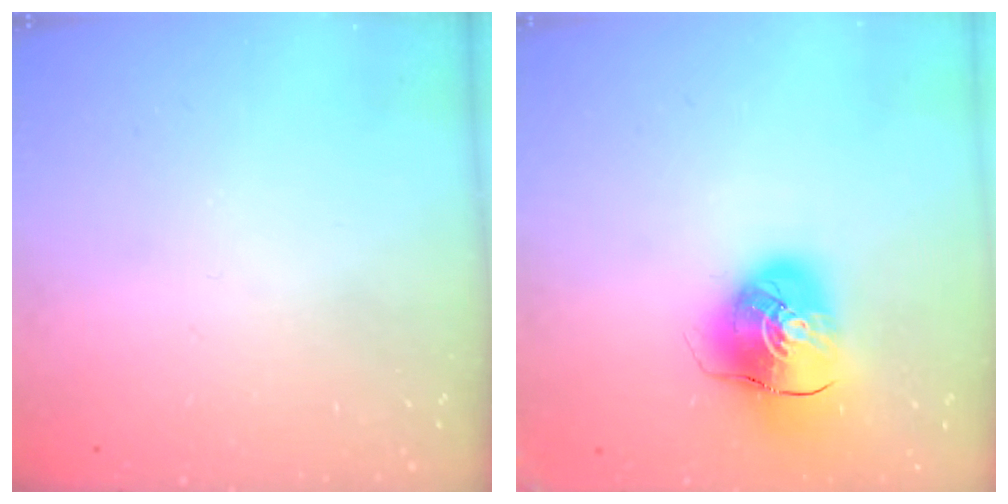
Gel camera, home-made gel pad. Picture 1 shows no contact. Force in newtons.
{"total": 10.8, "press": 10.6, "slide": 1.6}